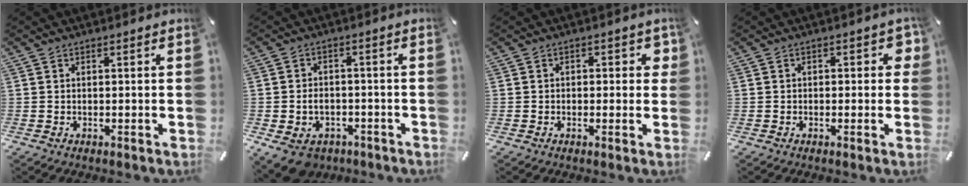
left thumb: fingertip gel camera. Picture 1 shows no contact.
{"total": 7.1, "force": [-2.4, 5.6, 3.5], "torque": [-0.082, 0.025, -0.043]}
{"total": 2.5, "force": [-0.3, 1.8, 1.8], "torque": [-0.018, 0.005, -0.011]}
{"total": 3.0, "force": [-0.1, 1.9, 2.3], "torque": [-0.029, 0.005, -0.007]}